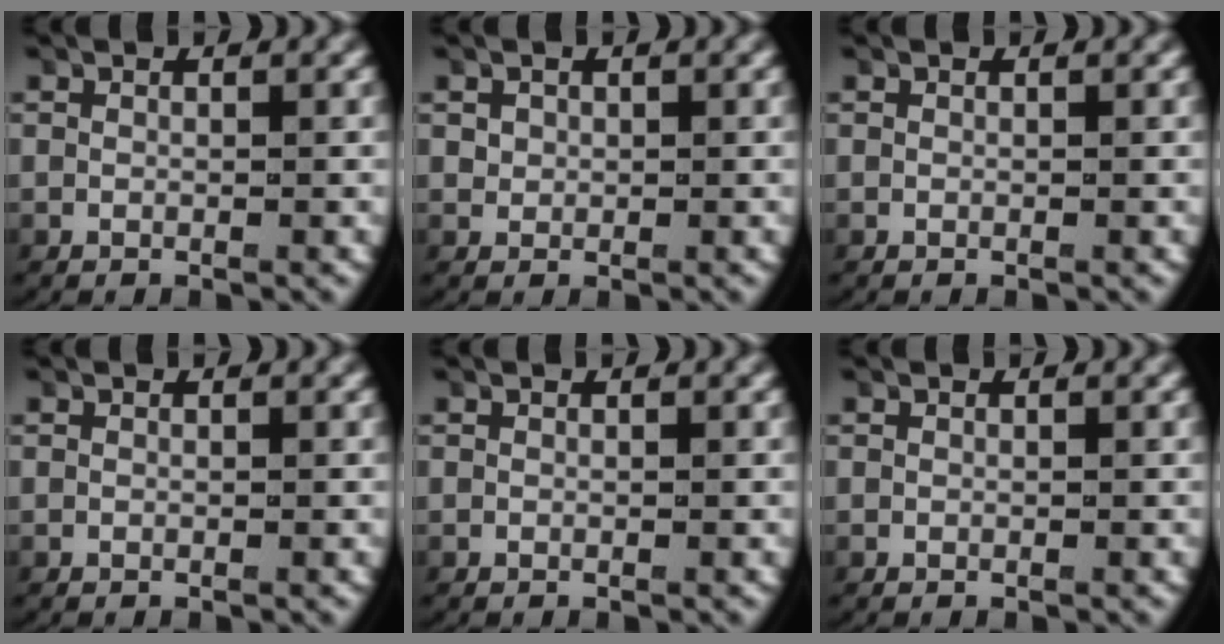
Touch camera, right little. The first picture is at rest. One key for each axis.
{"total": 1.0, "fx": 0.3, "fy": 0.9, "fz": 0.4, "tx": -0.014, "ty": -0.004, "tz": 0.009}
{"total": 0.0}
{"total": 0.0}
{"total": 0.0}
{"total": 0.0}